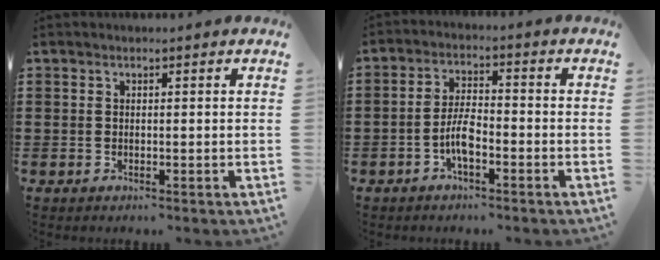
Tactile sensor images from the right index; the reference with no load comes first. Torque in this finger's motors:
{"motor_torque": [2.14, 0.00, 0.86, 0.15]}